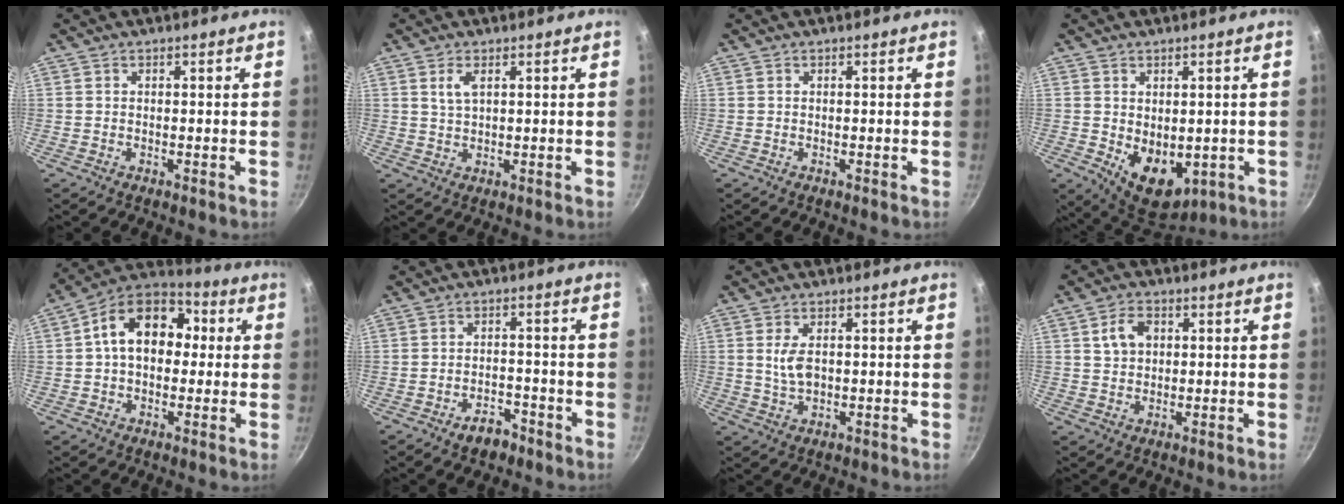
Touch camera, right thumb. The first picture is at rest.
{"total": 3.1, "force": [1.3, 1.5, 2.4], "torque": [-0.044, -0.005, 0.027]}
{"total": 0.0}
{"total": 9.9, "force": [-1.1, 6.9, 7.1], "torque": [-0.078, -0.019, 0.007]}
{"total": 14.5, "force": [1.9, 10.3, 10.1], "torque": [-0.118, 0.034, 0.008]}
{"total": 4.6, "force": [-3.2, 2.4, 2.2], "torque": [-0.019, 0.026, -0.043]}
{"total": 4.6, "force": [0.6, 2.6, 3.7], "torque": [-0.065, -0.002, 0.014]}
{"total": 5.4, "force": [1.5, 4.0, 3.3], "torque": [-0.043, 0.005, 0.025]}